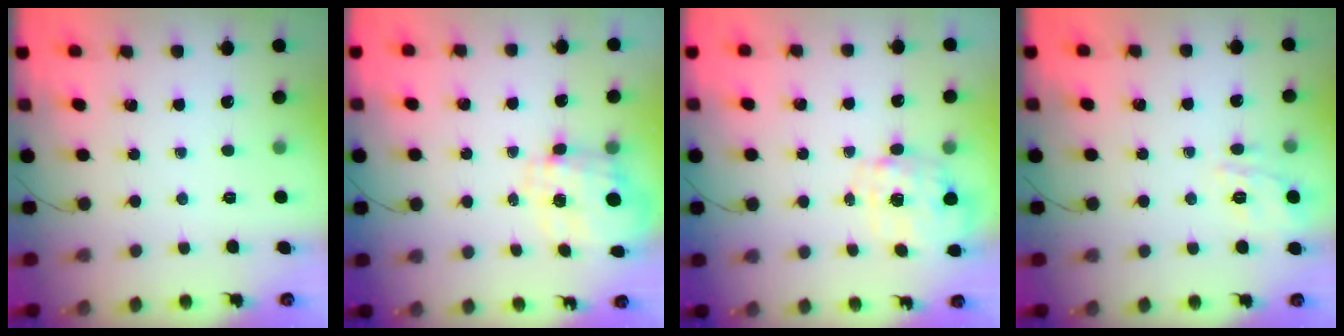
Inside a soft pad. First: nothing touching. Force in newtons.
{"total": 3.5, "press": 3.4, "slide": 1.1}
{"total": 2.9, "press": 2.7, "slide": 0.9}
{"total": 4.5, "press": 4.4, "slide": 0.8}